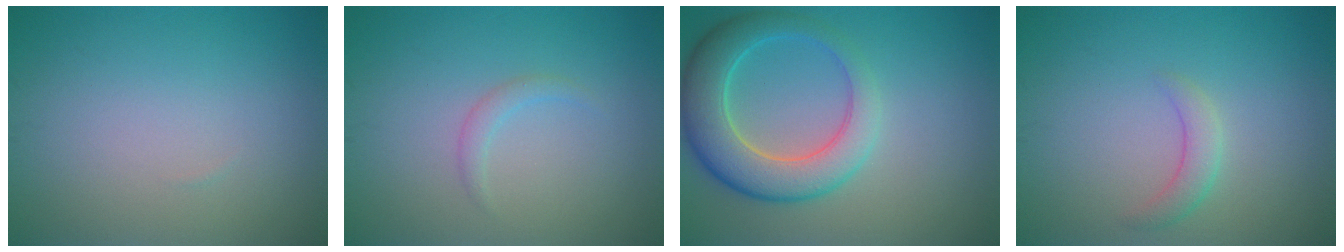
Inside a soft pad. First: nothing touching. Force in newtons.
{"total": 1.1, "press": 1.1, "slide": 0.0}
{"total": 6.8, "press": 6.8, "slide": 0.5}
{"total": 1.8, "press": 1.8, "slide": 0.2}